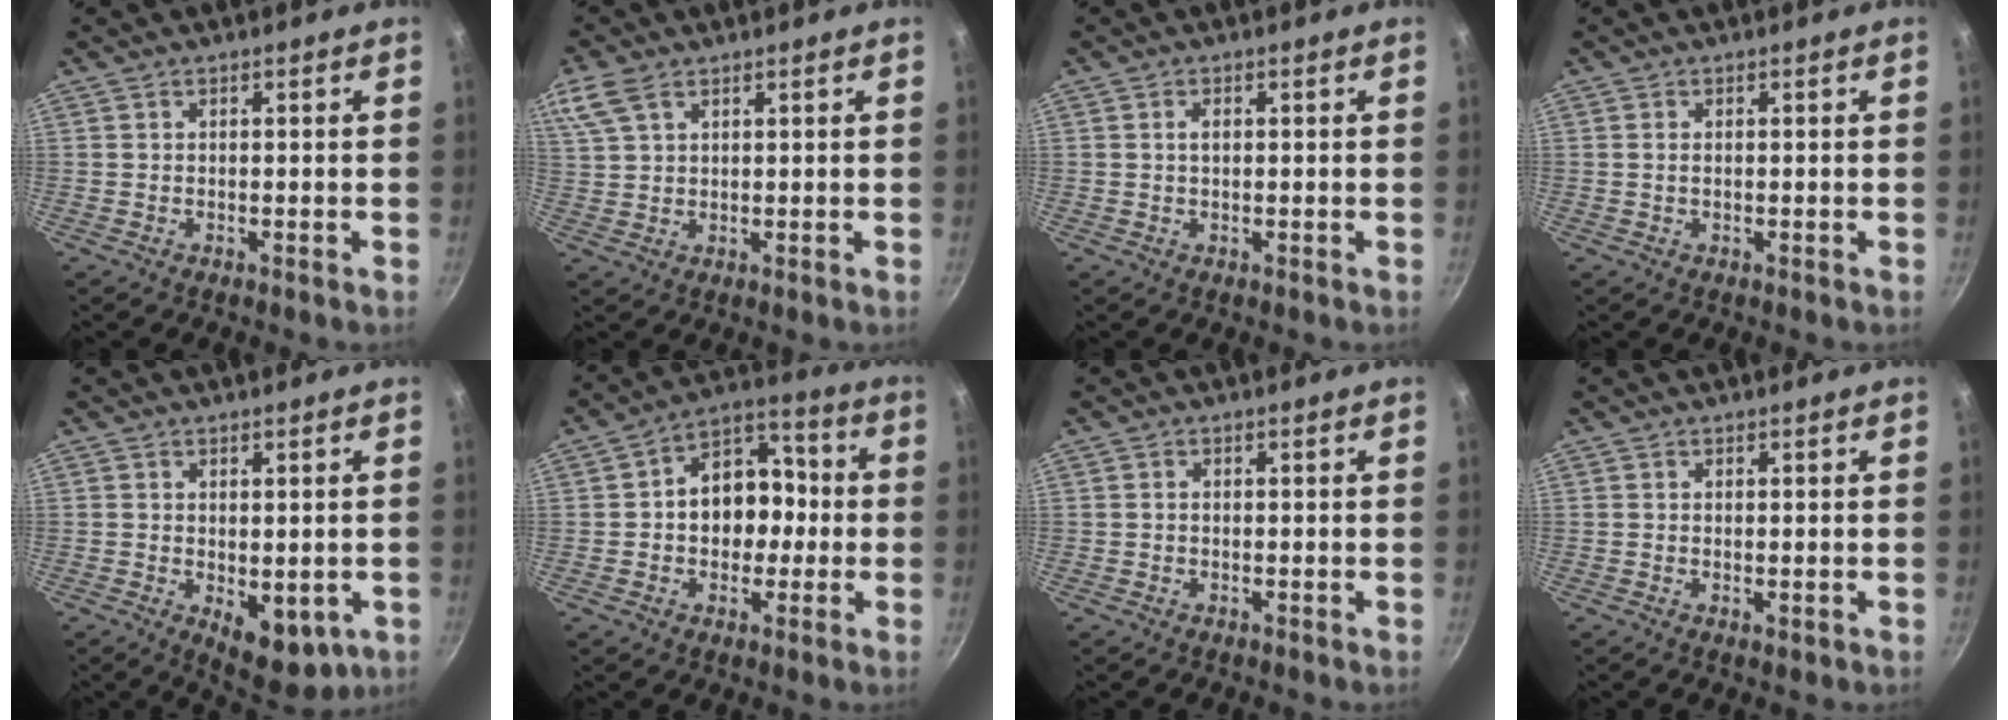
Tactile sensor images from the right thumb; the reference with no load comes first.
{"total": 6.7, "force": [3.8, 3.7, 4.1], "torque": [-0.089, 0.010, 0.079]}
{"total": 1.4, "force": [0.2, 0.8, 1.1], "torque": [-0.017, 0.004, 0.005]}
{"total": 0.8, "force": [0.1, 0.5, 0.7], "torque": [-0.012, 0.001, 0.001]}
{"total": 8.6, "force": [-1.6, 4.7, 7.0], "torque": [-0.074, -0.013, -0.008]}
{"total": 12.9, "force": [-0.5, 10.0, 8.1], "torque": [-0.068, 0.040, -0.019]}
{"total": 0.7, "force": [0.0, 0.6, 0.3], "torque": [-0.005, 0.003, -0.002]}
{"total": 0.6, "force": [0.1, 0.2, 0.6], "torque": [-0.009, -0.004, 0.000]}